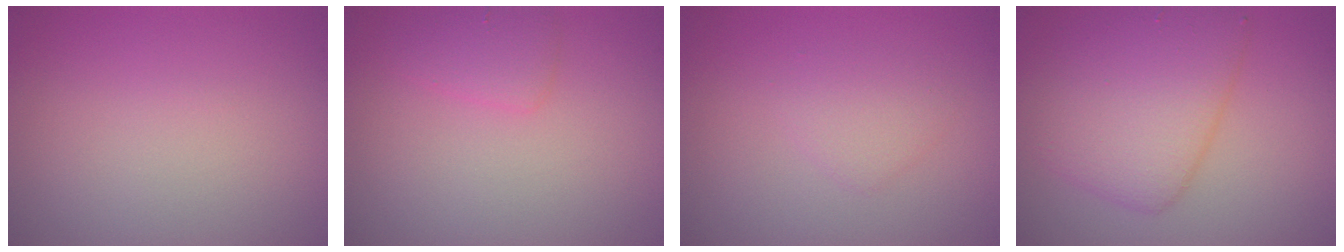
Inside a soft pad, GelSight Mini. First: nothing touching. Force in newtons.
{"total": 1.9, "press": 1.9, "slide": 0.1}
{"total": 1.5, "press": 1.5, "slide": 0.0}
{"total": 6.0, "press": 6.0, "slide": 0.2}